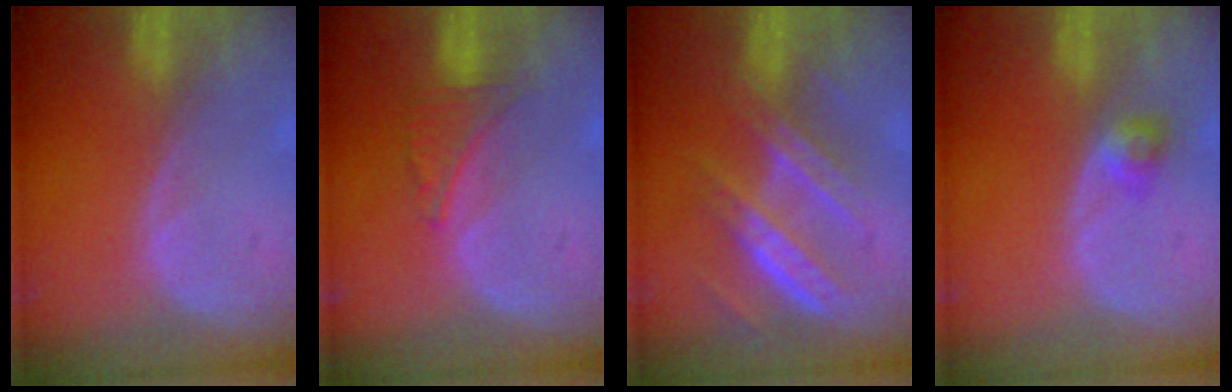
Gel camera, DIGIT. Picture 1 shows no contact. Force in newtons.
{"total": 3.0, "press": 3.0, "slide": 0.2}
{"total": 7.9, "press": 7.0, "slide": 3.6}
{"total": 2.6, "press": 2.2, "slide": 1.4}